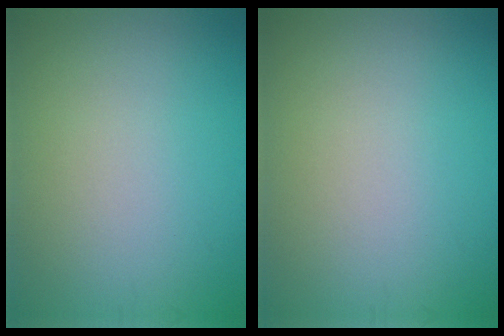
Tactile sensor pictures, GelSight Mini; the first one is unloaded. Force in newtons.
{"total": 0.0}